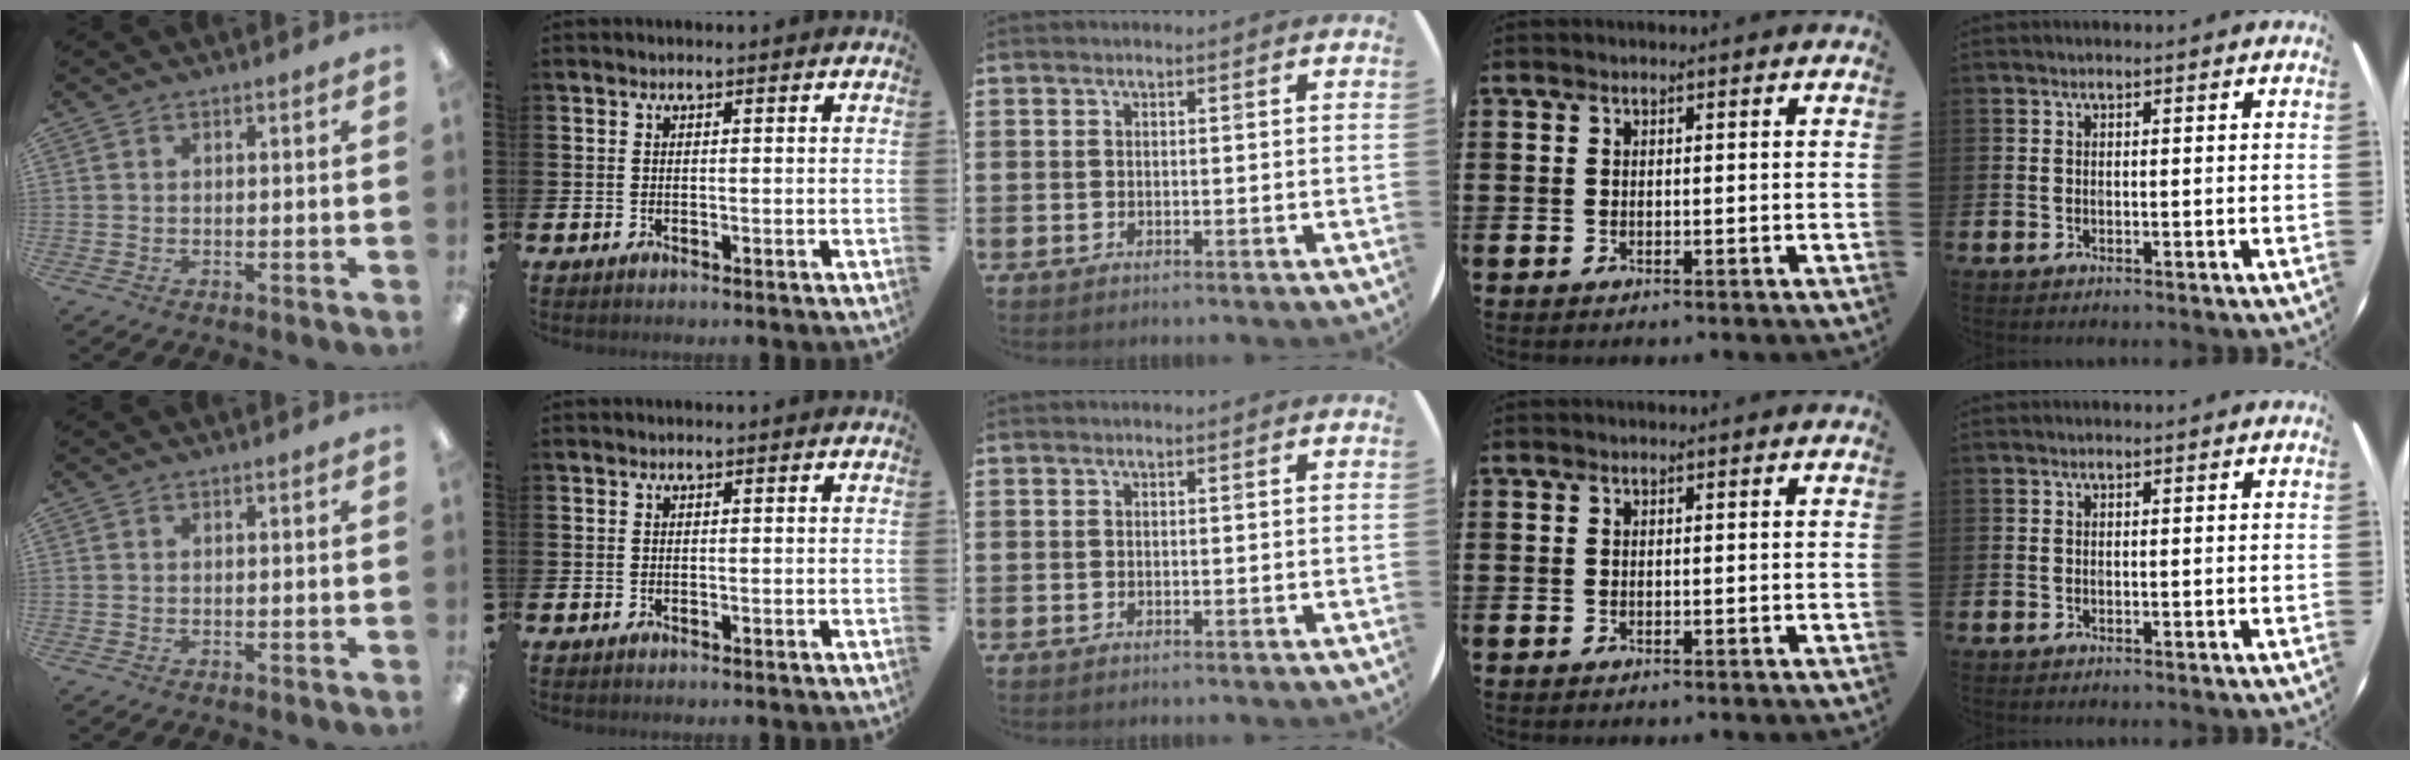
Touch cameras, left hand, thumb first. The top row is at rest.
{}